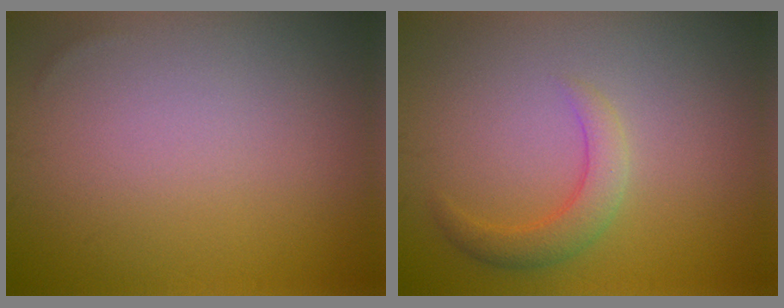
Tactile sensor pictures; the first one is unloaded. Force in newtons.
{"total": 2.6, "press": 2.6, "slide": 0.1}